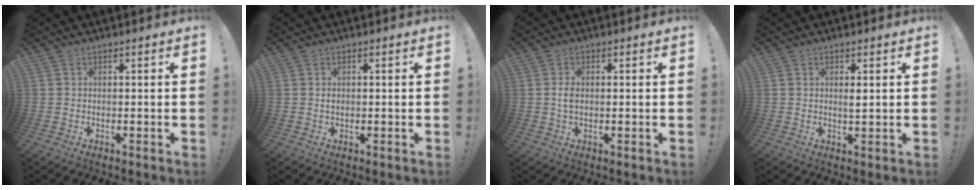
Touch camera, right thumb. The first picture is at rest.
{"total": 0.6, "force": [-0.1, 0.6, 0.3], "torque": [-0.014, 0.005, 0.000]}
{"total": 2.7, "force": [-0.2, 1.5, 2.2], "torque": [-0.047, 0.002, -0.005]}
{"total": 2.1, "force": [0.6, 0.5, 2.0], "torque": [-0.027, -0.008, 0.006]}